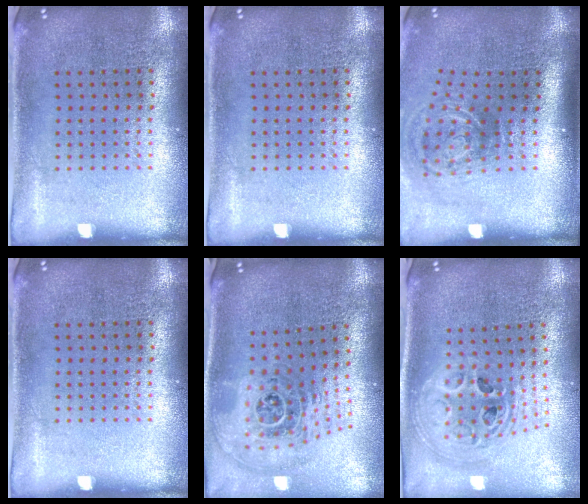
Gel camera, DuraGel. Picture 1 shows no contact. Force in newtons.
{"total": 0.0}
{"total": 2.1, "press": 1.2, "slide": 1.7}
{"total": 0.0}
{"total": 2.0, "press": 1.5, "slide": 1.3}
{"total": 2.4, "press": 1.8, "slide": 1.6}